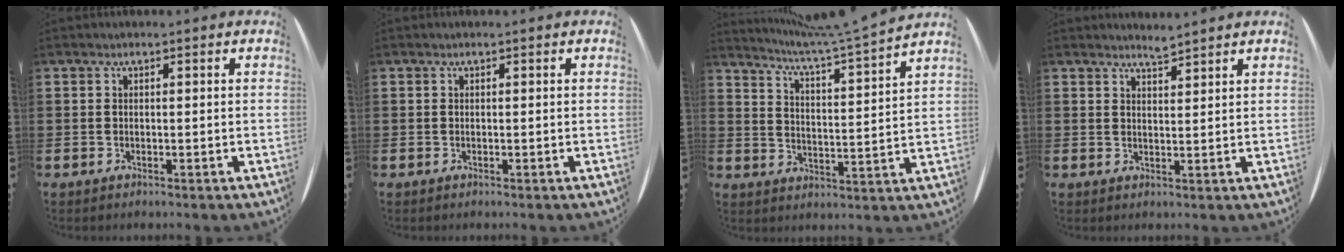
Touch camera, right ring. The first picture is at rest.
{"total": 0.0}
{"total": 5.7, "force": [5.2, -1.4, 2.0], "torque": [-0.059, -0.044, 0.081]}
{"total": 2.1, "force": [2.1, -0.4, -0.1], "torque": [-0.001, -0.007, 0.039]}